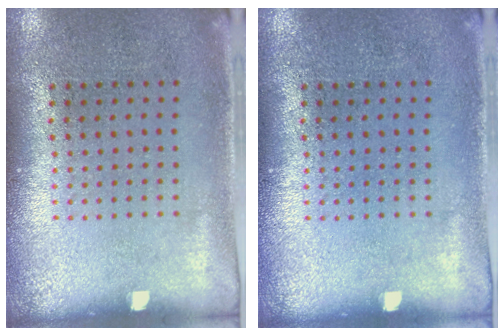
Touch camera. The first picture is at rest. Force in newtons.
{"total": 0.0}